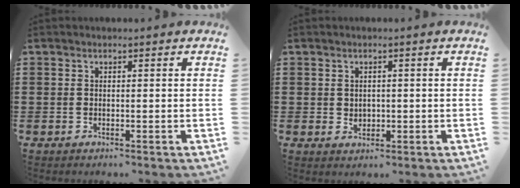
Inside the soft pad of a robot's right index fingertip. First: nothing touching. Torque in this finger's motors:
{"motor_torque": [0.02, 1.56, 0.02, 0.00]}